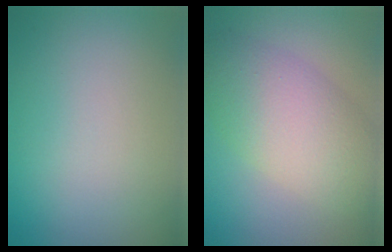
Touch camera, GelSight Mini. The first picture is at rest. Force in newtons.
{"total": 7.1, "press": 7.1, "slide": 0.4}